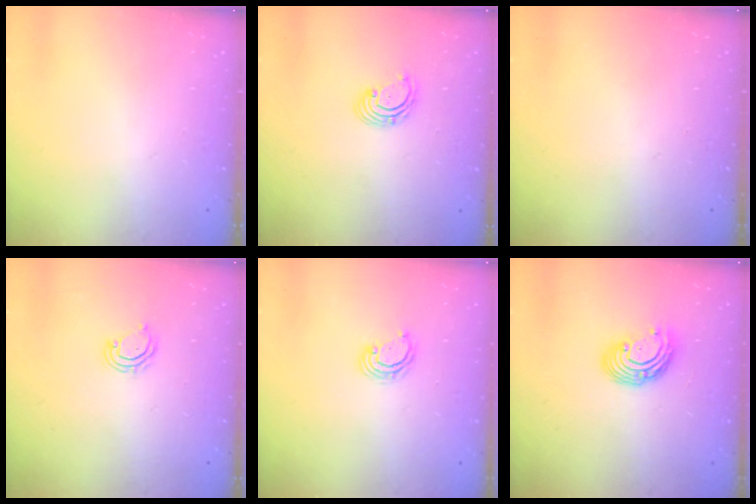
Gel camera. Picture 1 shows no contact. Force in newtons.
{"total": 2.9, "press": 2.9, "slide": 0.3}
{"total": 0.0}
{"total": 4.6, "press": 4.6, "slide": 0.3}
{"total": 3.8, "press": 3.8, "slide": 0.2}
{"total": 9.0, "press": 8.8, "slide": 1.7}